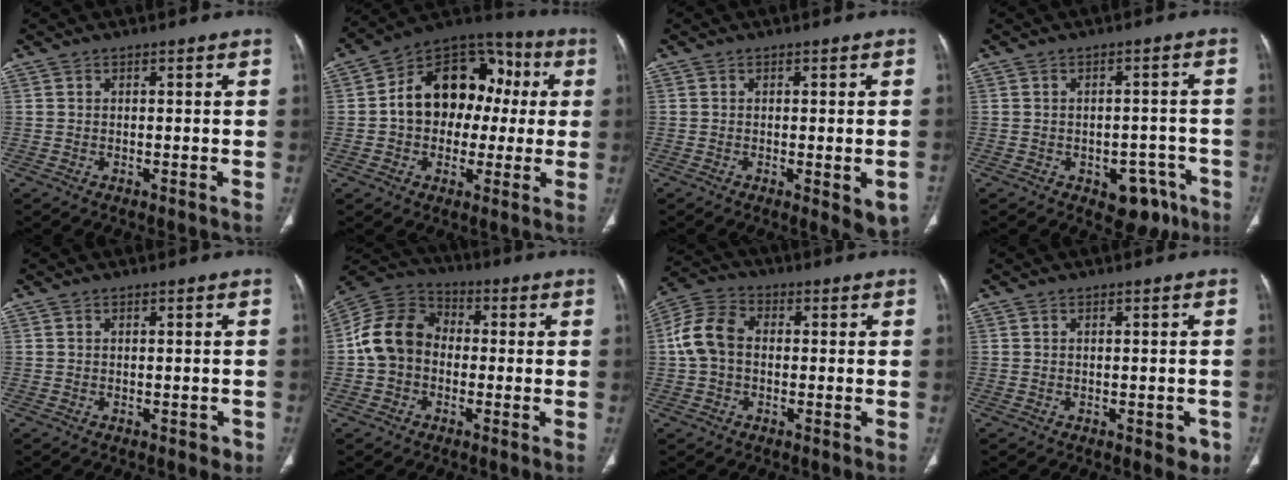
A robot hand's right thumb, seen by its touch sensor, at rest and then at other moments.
{"total": 18.4, "force": [1.2, 13.7, 12.2], "torque": [-0.135, 0.047, 0.011]}
{"total": 5.8, "force": [-2.0, 1.9, 5.1], "torque": [-0.049, -0.011, -0.022]}
{"total": 7.6, "force": [-4.1, 4.8, 4.2], "torque": [-0.019, 0.030, -0.045]}
{"total": 1.2, "force": [-0.2, 0.8, 0.8], "torque": [-0.005, 0.002, 0.000]}
{"total": 11.6, "force": [-0.9, 9.4, 6.8], "torque": [-0.118, 0.035, -0.031]}
{"total": 8.5, "force": [0.0, 6.1, 5.8], "torque": [-0.117, 0.027, -0.009]}
{"total": 2.8, "force": [-0.9, 1.5, 2.1], "torque": [-0.005, 0.004, -0.006]}